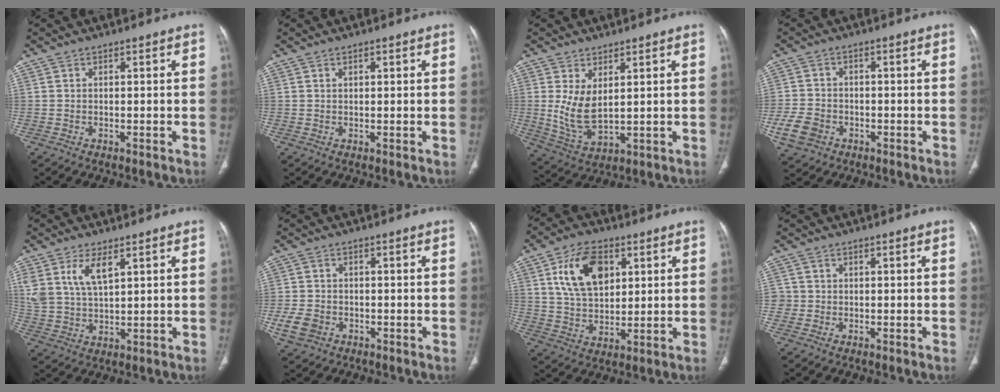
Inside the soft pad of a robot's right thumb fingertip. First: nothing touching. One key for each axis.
{"total": 1.1, "fx": 0.5, "fy": 0.6, "fz": 0.7, "tx": -0.011, "ty": -0.001, "tz": 0.008}
{"total": 8.0, "fx": 1.8, "fy": 4.2, "fz": 6.6, "tx": -0.131, "ty": -0.018, "tz": 0.054}
{"total": 6.3, "fx": -2.5, "fy": 4.9, "fz": 3.0, "tx": -0.060, "ty": 0.013, "tz": -0.041}
{"total": 8.0, "fx": 3.8, "fy": 3.8, "fz": 5.8, "tx": -0.116, "ty": -0.011, "tz": 0.085}
{"total": 5.2, "fx": -1.9, "fy": 4.2, "fz": 2.5, "tx": -0.052, "ty": 0.008, "tz": -0.028}
{"total": 13.2, "fx": 4.7, "fy": 8.2, "fz": 9.2, "tx": -0.142, "ty": -0.012, "tz": 0.090}
{"total": 1.9, "fx": -0.3, "fy": 1.9, "fz": 0.0, "tx": 0.011, "ty": 0.007, "tz": -0.007}